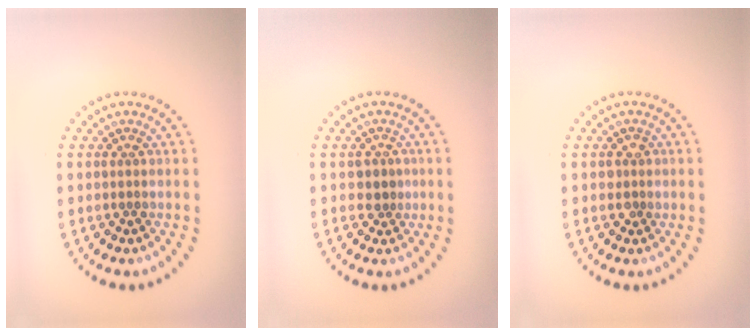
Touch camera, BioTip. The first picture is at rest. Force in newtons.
{"total": 1.4, "press": 1.2, "slide": 0.7}
{"total": 1.1, "press": 1.1, "slide": 0.4}